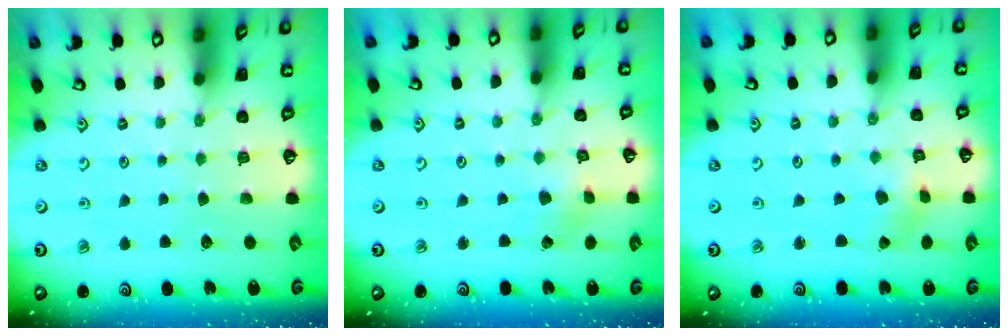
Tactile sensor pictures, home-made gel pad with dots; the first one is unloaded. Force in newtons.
{"total": 1.6, "press": 1.6, "slide": 0.2}
{"total": 1.5, "press": 1.5, "slide": 0.3}